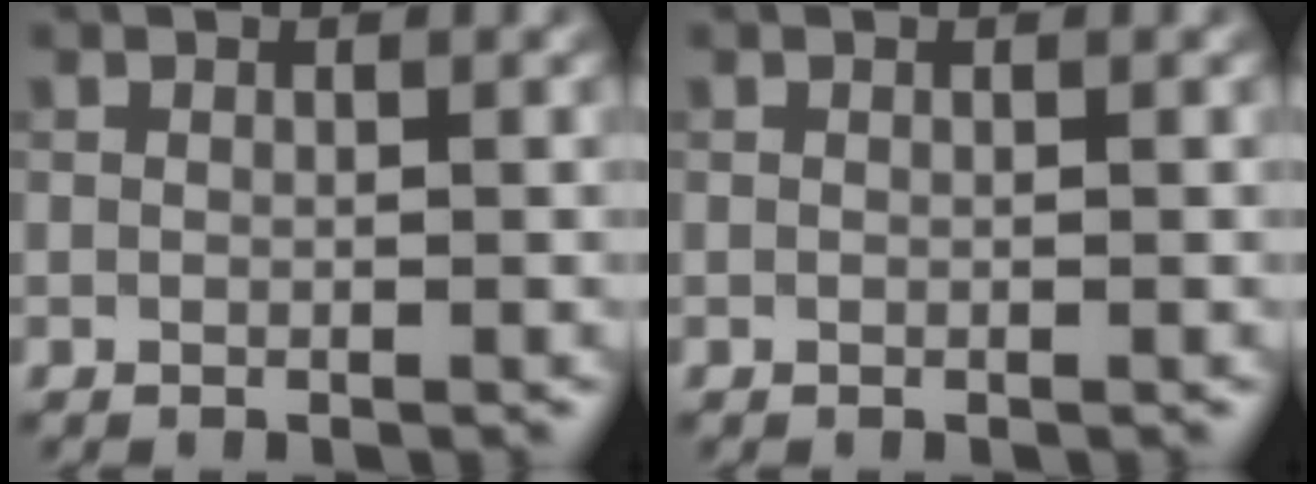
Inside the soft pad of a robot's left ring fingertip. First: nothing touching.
{"total": 0.0}